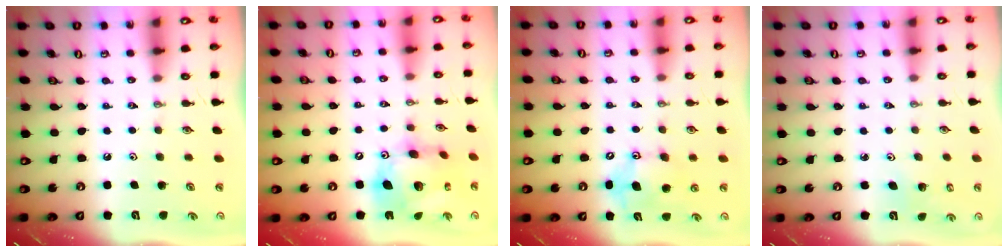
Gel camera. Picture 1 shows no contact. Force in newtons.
{"total": 17.5, "press": 17.4, "slide": 1.9}
{"total": 11.5, "press": 11.2, "slide": 2.6}
{"total": 2.7, "press": 2.7, "slide": 0.4}